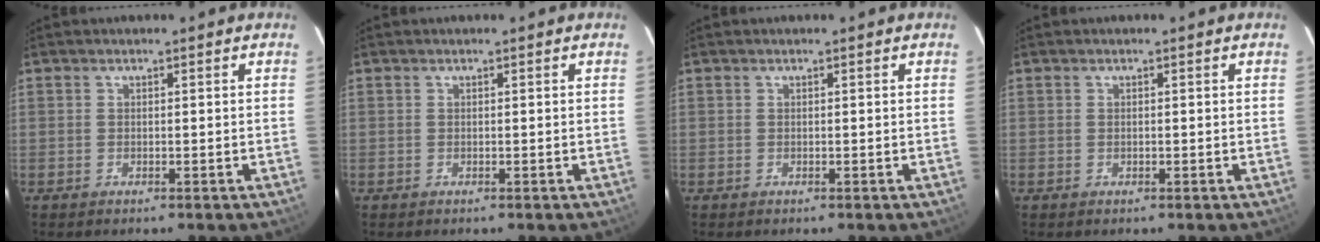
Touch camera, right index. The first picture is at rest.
{"total": 0.0}
{"total": 0.0}
{"total": 0.0}